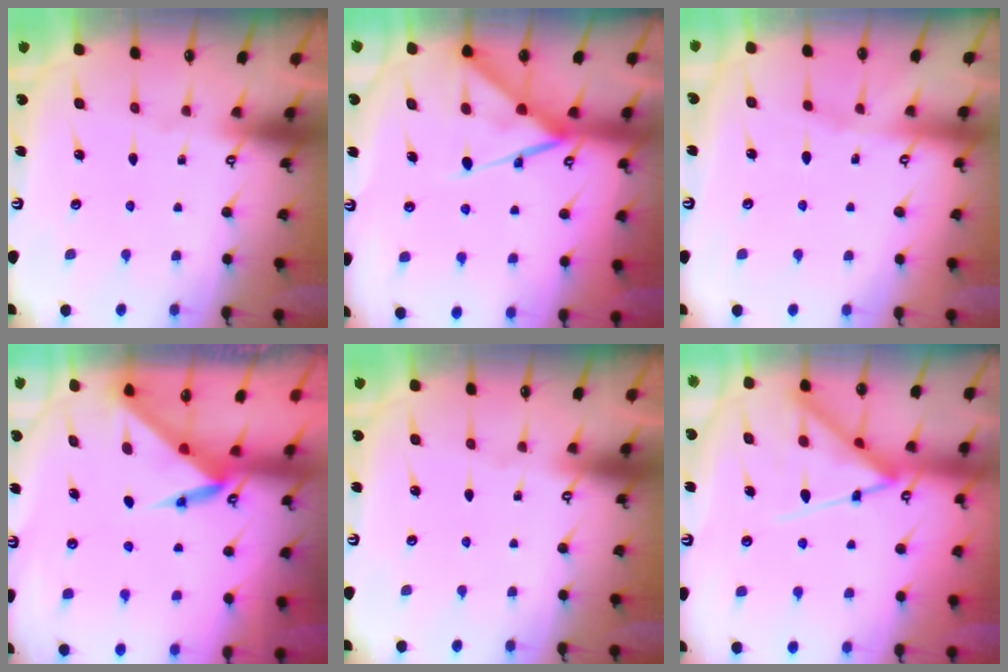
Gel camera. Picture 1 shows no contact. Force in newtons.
{"total": 11.4, "press": 11.3, "slide": 1.2}
{"total": 3.3, "press": 3.2, "slide": 0.6}
{"total": 3.5, "press": 3.5, "slide": 0.1}
{"total": 0.0}
{"total": 12.6, "press": 12.6, "slide": 1.0}